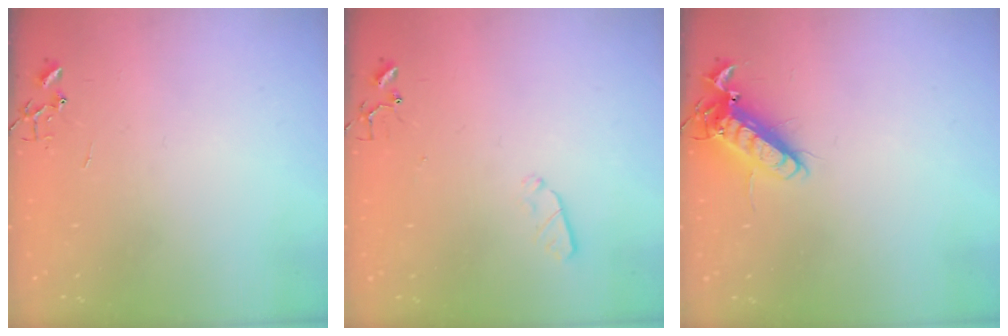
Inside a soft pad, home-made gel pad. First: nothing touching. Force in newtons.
{"total": 3.6, "press": 3.5, "slide": 0.6}
{"total": 12.6, "press": 12.4, "slide": 2.4}